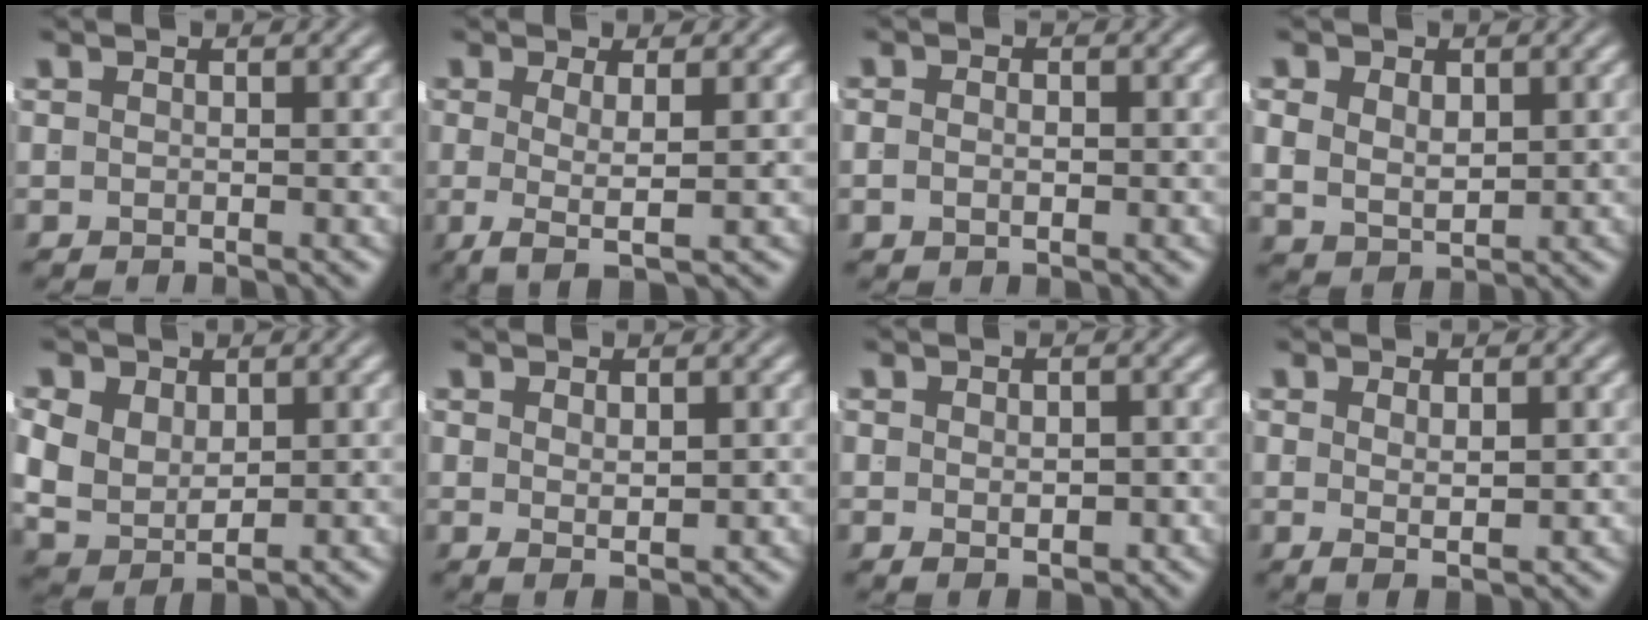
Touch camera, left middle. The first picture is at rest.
{"total": 3.4, "force": [-0.9, 0.3, 3.3], "torque": [-0.054, -0.019, -0.002]}
{"total": 1.4, "force": [-0.5, 0.7, 1.2], "torque": [-0.019, -0.004, -0.005]}
{"total": 3.7, "force": [0.6, 2.8, 2.4], "torque": [-0.053, -0.022, 0.028]}
{"total": 7.7, "force": [-0.3, 6.4, 4.3], "torque": [-0.128, -0.038, 0.011]}
{"total": 1.4, "force": [0.3, -0.5, 1.3], "torque": [-0.013, -0.013, 0.020]}
{"total": 1.8, "force": [-0.5, 0.6, 1.6], "torque": [-0.026, -0.015, 0.005]}
{"total": 1.9, "force": [0.2, -0.5, 1.8], "torque": [-0.021, -0.011, 0.015]}